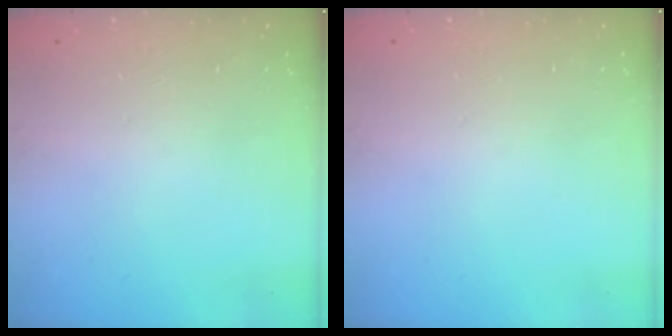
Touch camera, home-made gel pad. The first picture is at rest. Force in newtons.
{"total": 0.0}